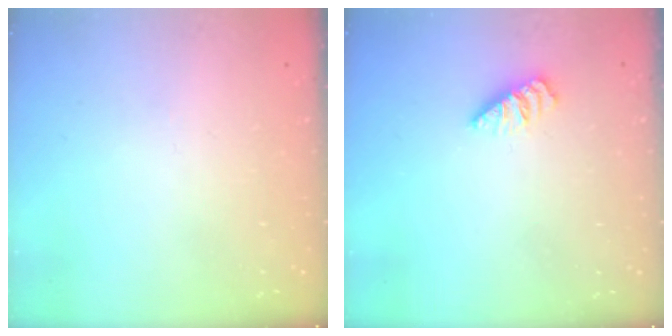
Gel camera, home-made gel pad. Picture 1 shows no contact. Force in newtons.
{"total": 0.0}